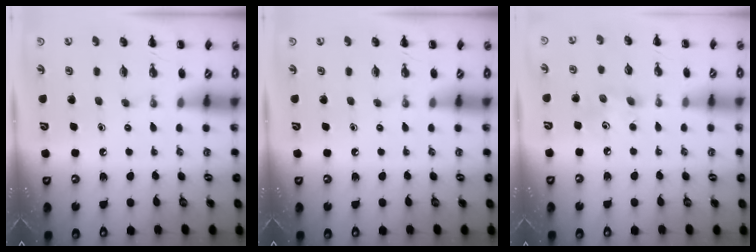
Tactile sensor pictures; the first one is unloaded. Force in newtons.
{"total": 0.0}
{"total": 4.0, "press": 3.9, "slide": 1.1}